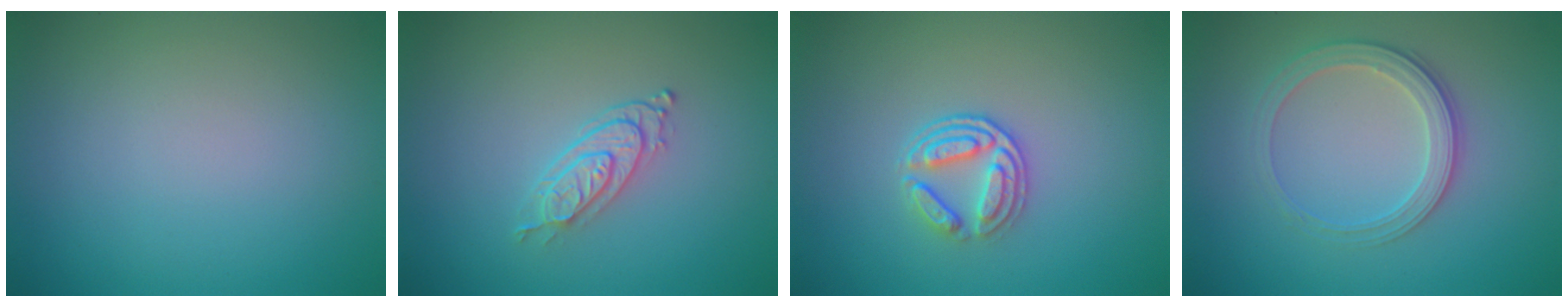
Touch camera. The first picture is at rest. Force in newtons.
{"total": 2.7, "press": 2.1, "slide": 1.7}
{"total": 3.1, "press": 2.6, "slide": 1.7}
{"total": 2.8, "press": 2.7, "slide": 0.8}